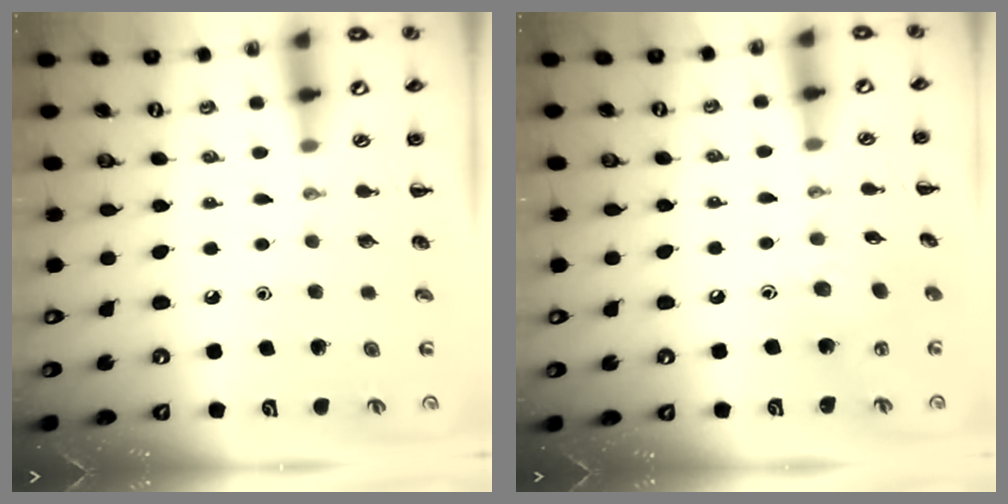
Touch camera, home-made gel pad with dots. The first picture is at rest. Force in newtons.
{"total": 6.6, "press": 6.6, "slide": 0.7}